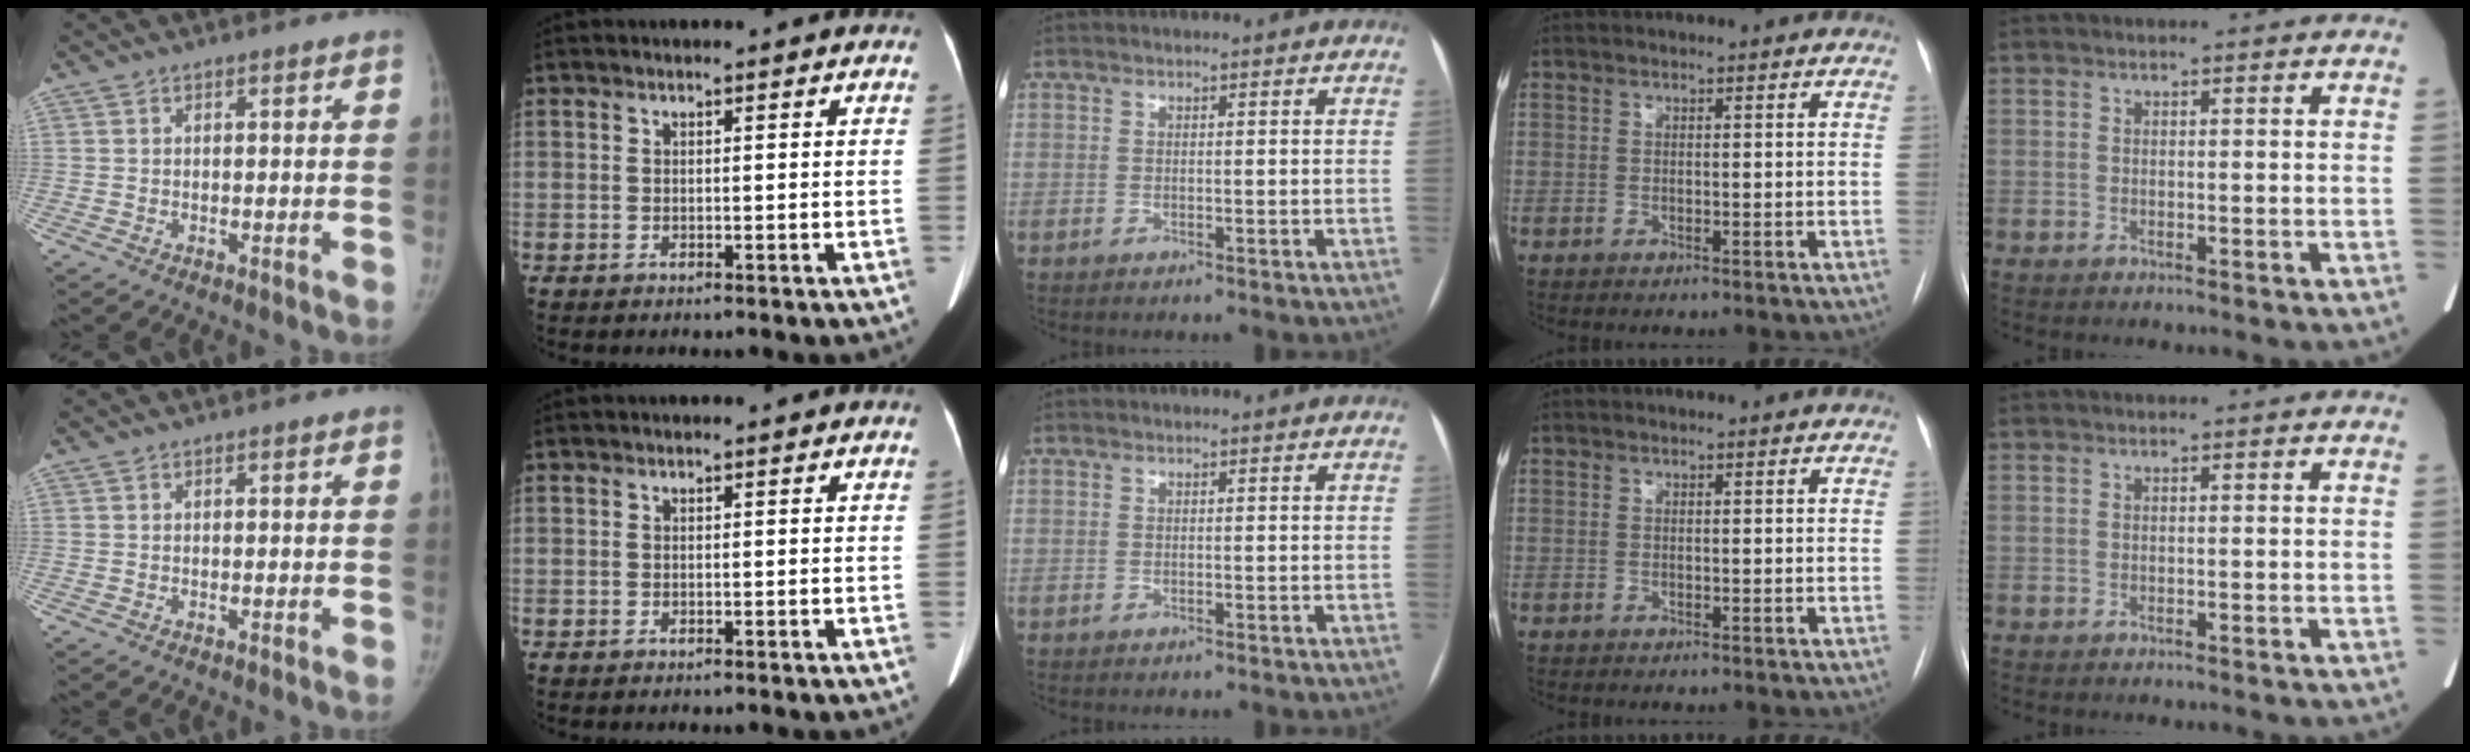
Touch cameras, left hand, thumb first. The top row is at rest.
{}